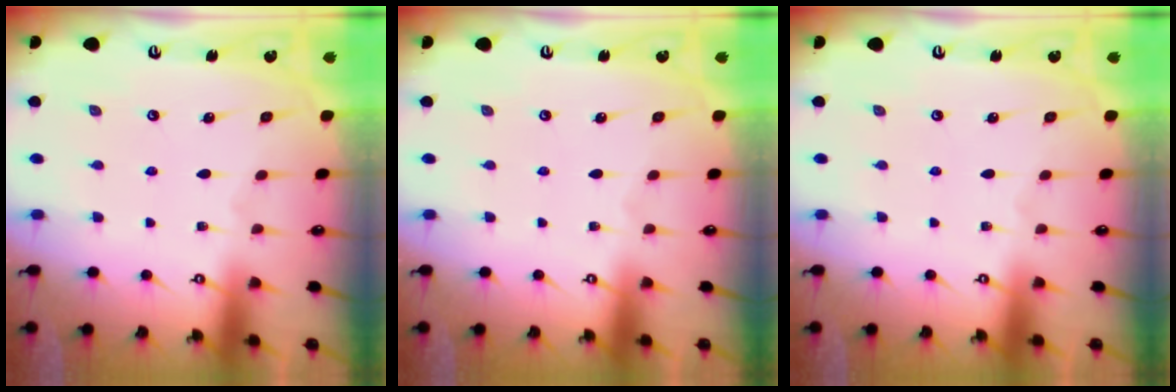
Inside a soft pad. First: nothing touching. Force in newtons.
{"total": 0.0}
{"total": 0.0}